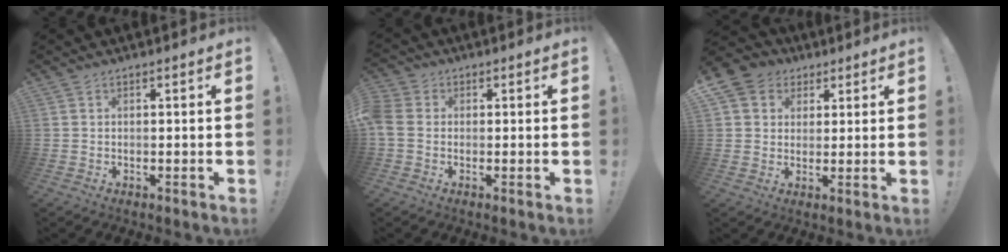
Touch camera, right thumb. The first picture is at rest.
{"total": 4.7, "force": [-0.3, 3.6, 3.0], "torque": [-0.072, 0.004, -0.003]}
{"total": 7.3, "force": [2.6, 6.6, 1.9], "torque": [-0.031, -0.006, 0.056]}